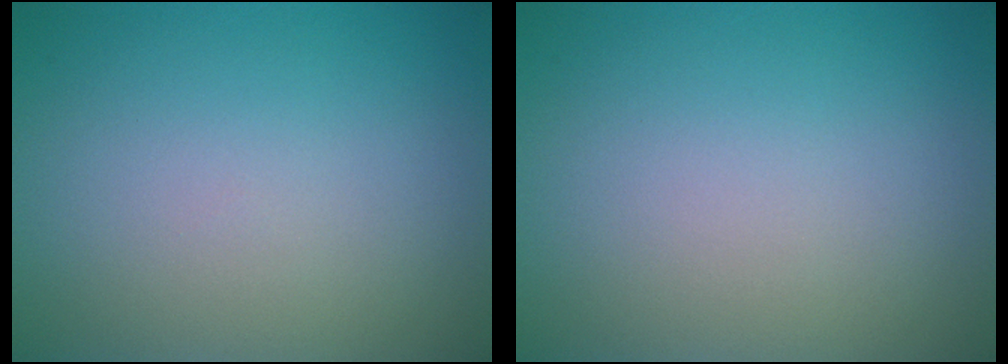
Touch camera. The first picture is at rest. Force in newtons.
{"total": 0.0}